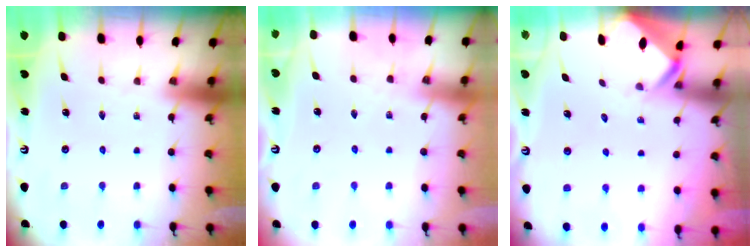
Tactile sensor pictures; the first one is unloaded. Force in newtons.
{"total": 3.0, "press": 3.0, "slide": 0.6}
{"total": 3.0, "press": 3.0, "slide": 0.3}